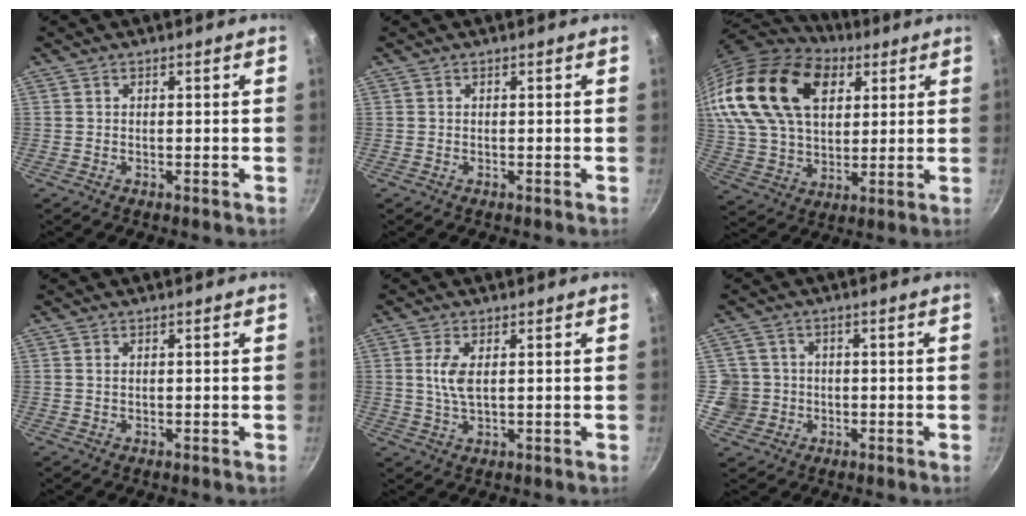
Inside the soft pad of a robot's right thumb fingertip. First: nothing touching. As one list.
[{"total": 0.0}, {"total": 26.1, "force": [11.4, 16.2, 17.0], "torque": [-0.314, -0.007, 0.208]}, {"total": 0.6, "force": [0.2, 0.3, 0.4], "torque": [-0.009, 0.001, 0.004]}, {"total": 4.6, "force": [1.0, 1.9, 4.1], "torque": [-0.087, -0.003, 0.020]}, {"total": 5.7, "force": [-0.4, 5.6, 0.9], "torque": [0.011, 0.011, -0.004]}]